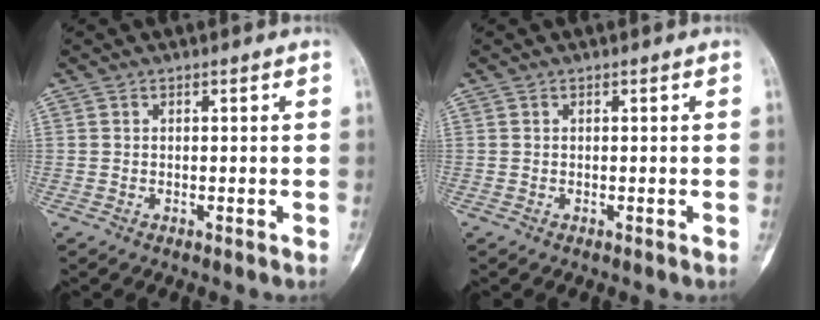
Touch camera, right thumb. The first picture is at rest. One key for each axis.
{"total": 0.0}